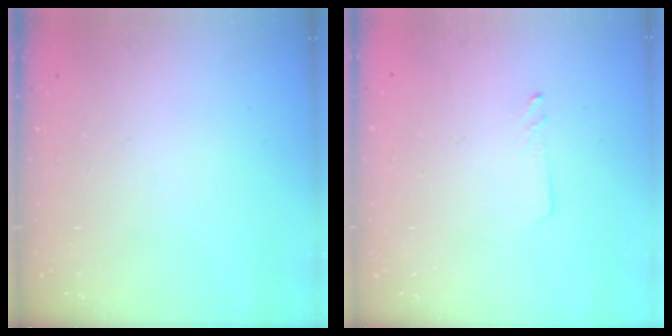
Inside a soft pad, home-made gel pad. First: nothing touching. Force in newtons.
{"total": 1.8, "press": 1.7, "slide": 0.0}